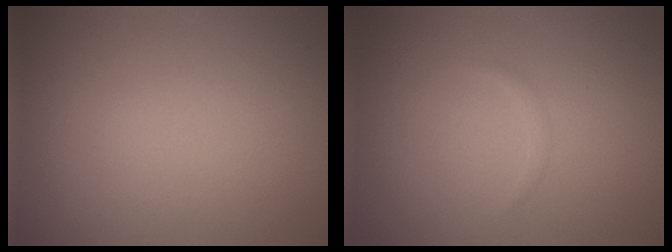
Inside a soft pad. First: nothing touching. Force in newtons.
{"total": 0.5, "press": 0.5, "slide": 0.0}